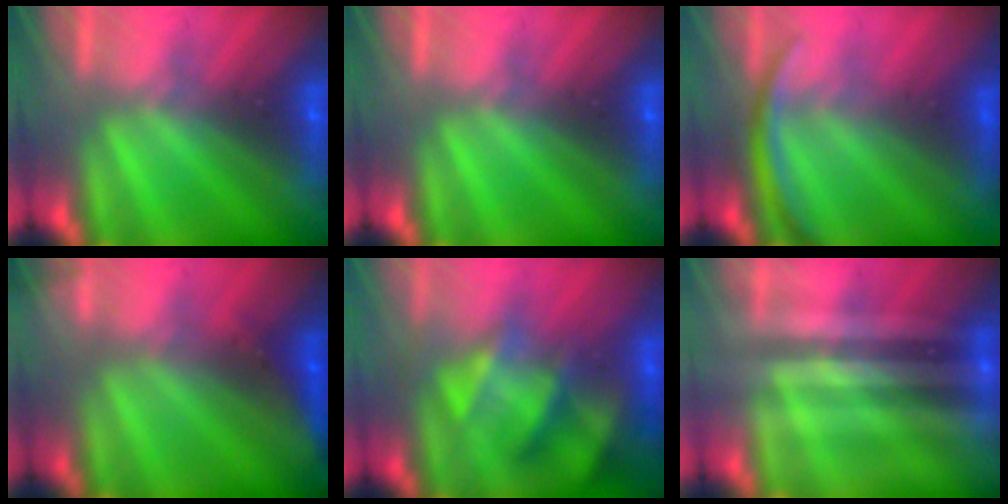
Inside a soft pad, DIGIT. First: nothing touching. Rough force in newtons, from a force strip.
{"total": 0.0}
{"total": 2.9}
{"total": 2.9}
{"total": 4.8}
{"total": 1.9}